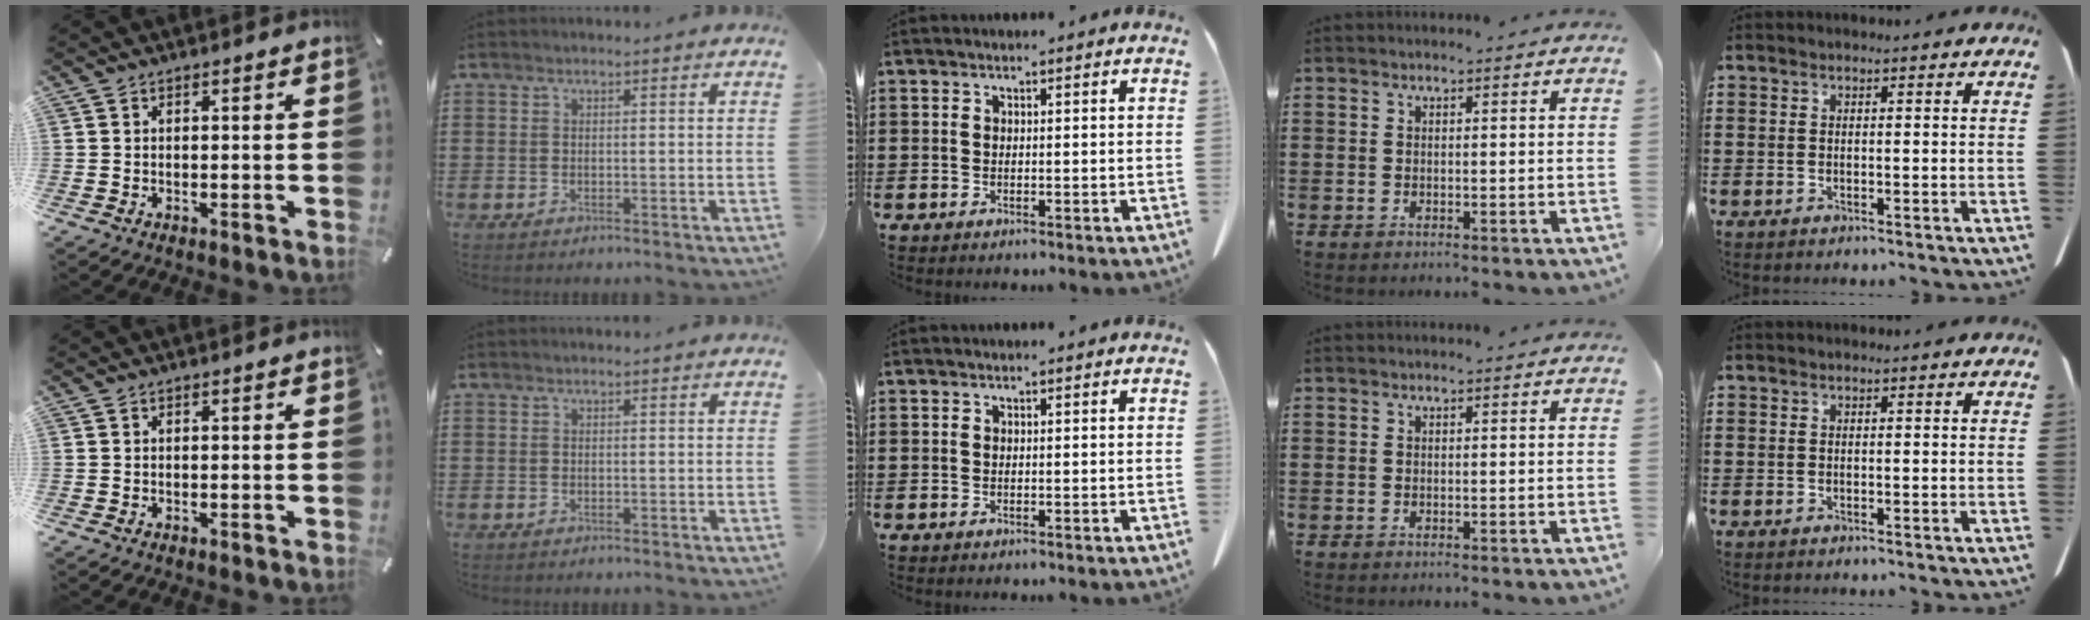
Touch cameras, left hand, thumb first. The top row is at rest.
{}